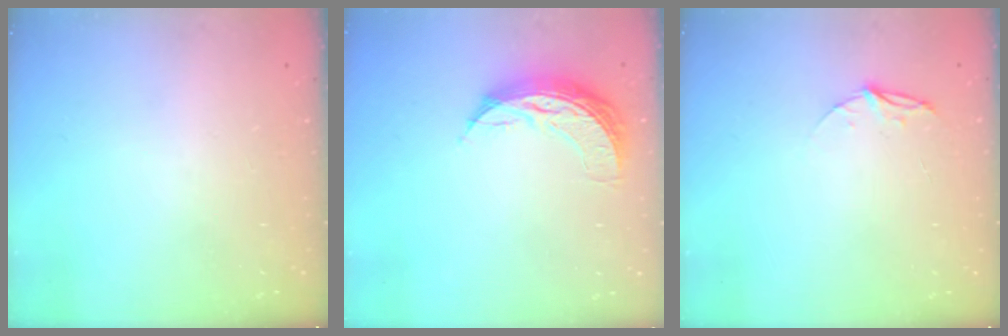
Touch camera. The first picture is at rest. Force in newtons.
{"total": 8.6, "press": 8.5, "slide": 0.5}
{"total": 4.4, "press": 4.4, "slide": 0.4}